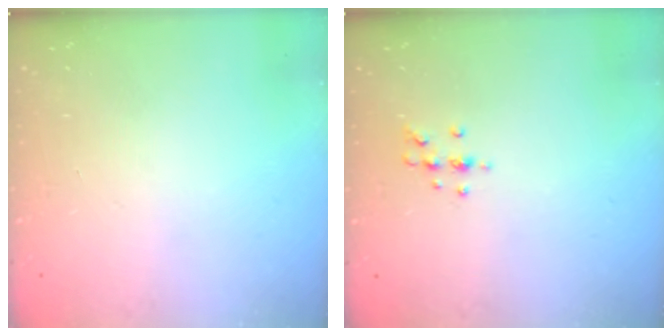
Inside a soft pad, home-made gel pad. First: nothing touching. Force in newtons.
{"total": 5.4, "press": 5.2, "slide": 1.4}